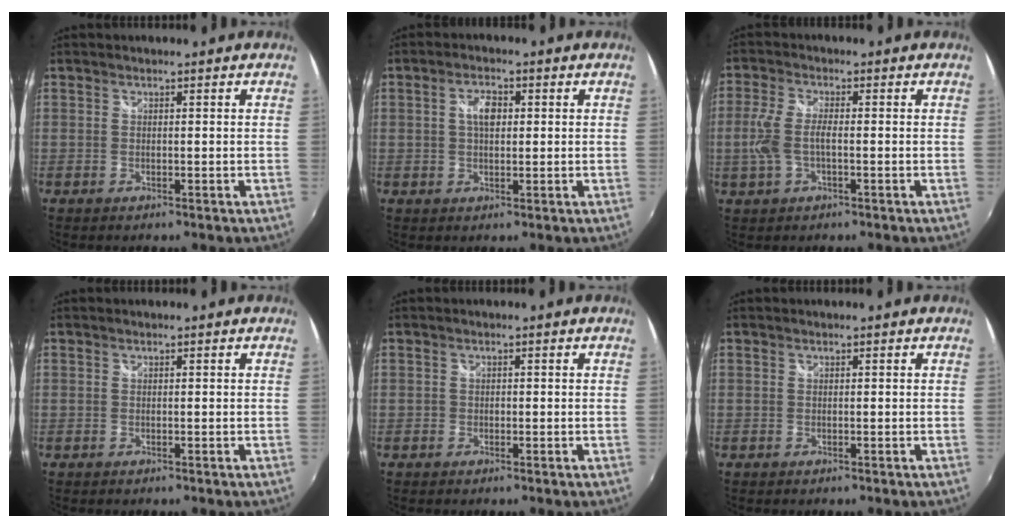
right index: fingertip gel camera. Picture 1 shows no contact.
{"total": 3.8, "force": [0.6, 2.1, 3.1], "torque": [-0.058, 0.009, 0.010]}
{"total": 6.0, "force": [-1.0, 2.4, 5.4], "torque": [-0.120, 0.000, -0.018]}
{"total": 0.0}
{"total": 0.9, "force": [-0.4, 0.7, 0.2], "torque": [-0.004, -0.003, -0.008]}
{"total": 0.0}